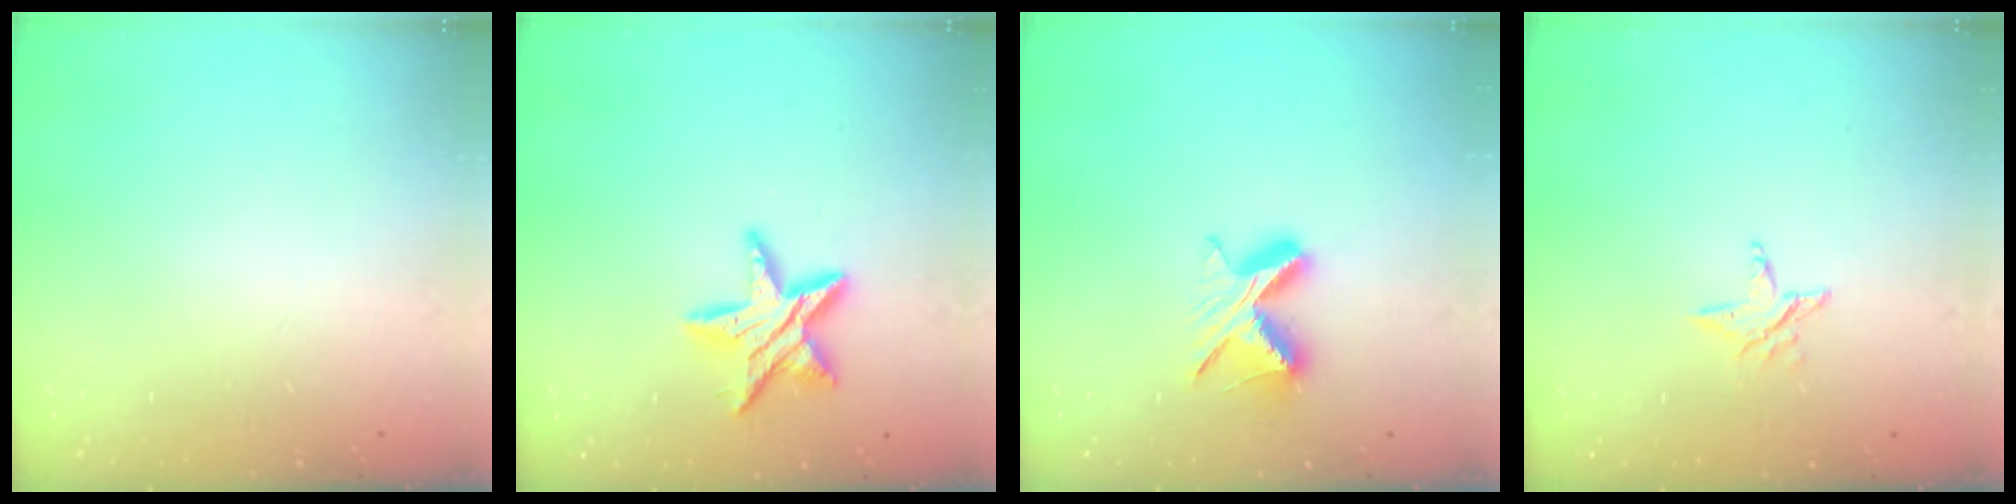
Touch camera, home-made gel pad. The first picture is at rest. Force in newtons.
{"total": 12.7, "press": 12.6, "slide": 0.7}
{"total": 8.7, "press": 8.6, "slide": 1.0}
{"total": 3.5, "press": 3.4, "slide": 0.3}